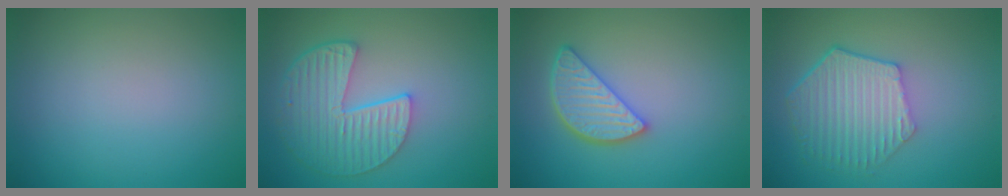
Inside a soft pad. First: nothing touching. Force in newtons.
{"total": 6.2, "press": 4.8, "slide": 3.9}
{"total": 4.1, "press": 3.5, "slide": 2.1}
{"total": 6.0, "press": 4.6, "slide": 3.9}